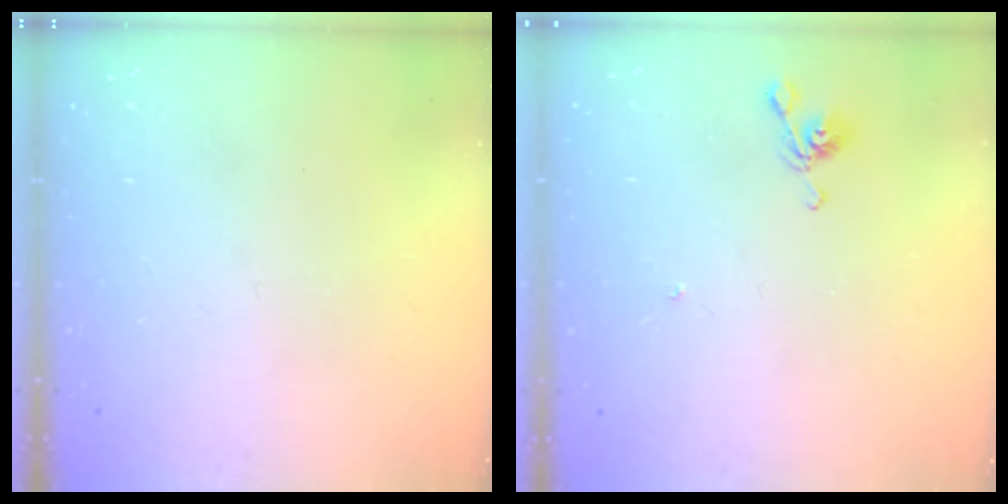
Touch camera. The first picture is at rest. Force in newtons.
{"total": 4.5, "press": 4.5, "slide": 0.2}